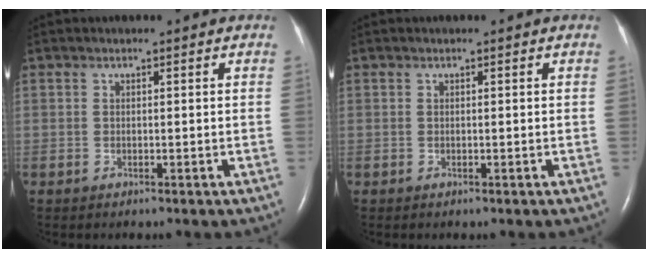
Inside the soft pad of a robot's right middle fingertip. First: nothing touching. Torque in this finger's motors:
{"motor_torque": [-0.02, 0.06, 0.00, 0.00]}